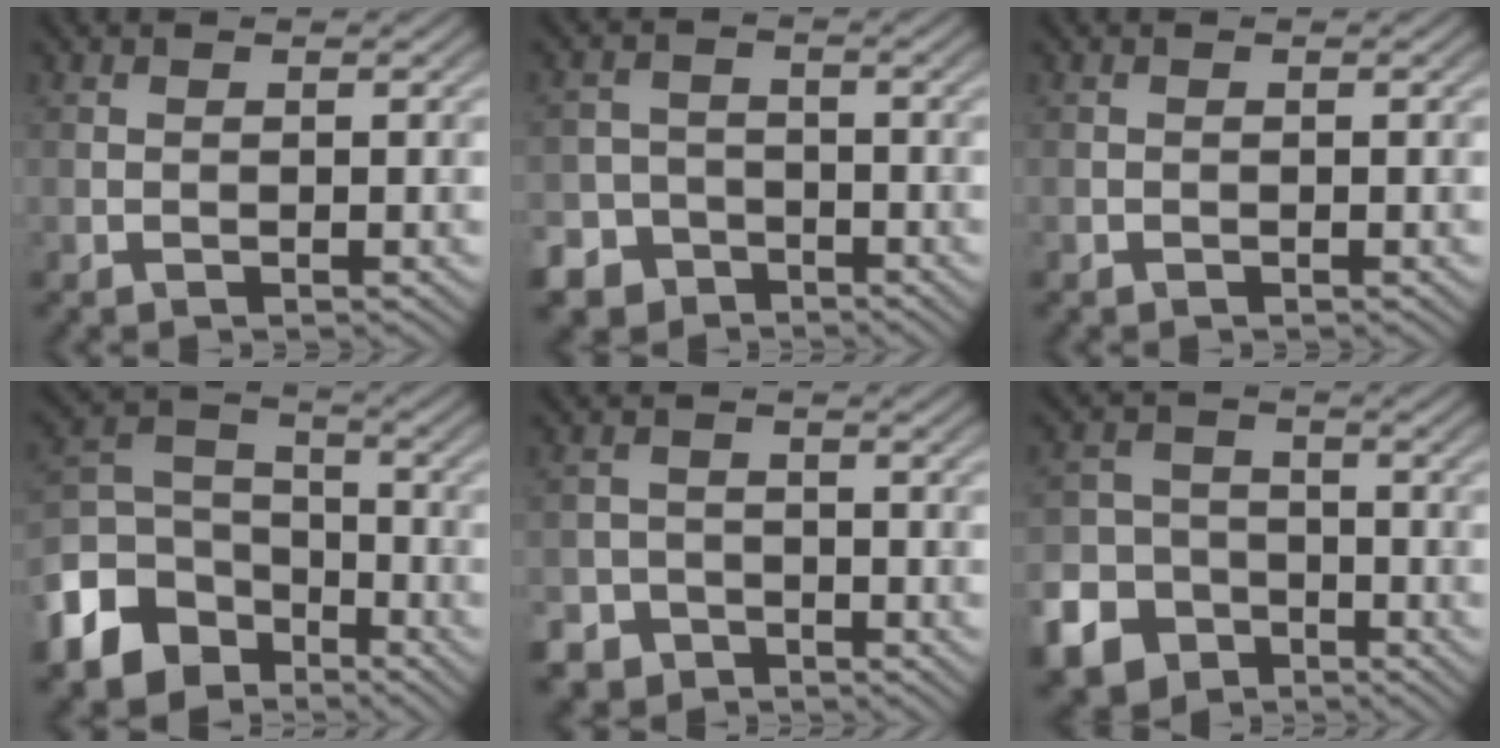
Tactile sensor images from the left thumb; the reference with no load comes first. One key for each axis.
{"total": 6.9, "fx": -4.6, "fy": 5.0, "fz": 1.0, "tx": -0.017, "ty": -0.017, "tz": -0.096}
{"total": 0.0}
{"total": 11.7, "fx": -6.7, "fy": 8.2, "fz": 5.0, "tx": -0.140, "ty": -0.019, "tz": -0.142}
{"total": 4.8, "fx": -3.6, "fy": 3.2, "fz": 0.6, "tx": 0.003, "ty": -0.004, "tz": -0.067}
{"total": 12.8, "fx": -7.2, "fy": 10.1, "fz": 3.1, "tx": -0.102, "ty": -0.058, "tz": -0.135}